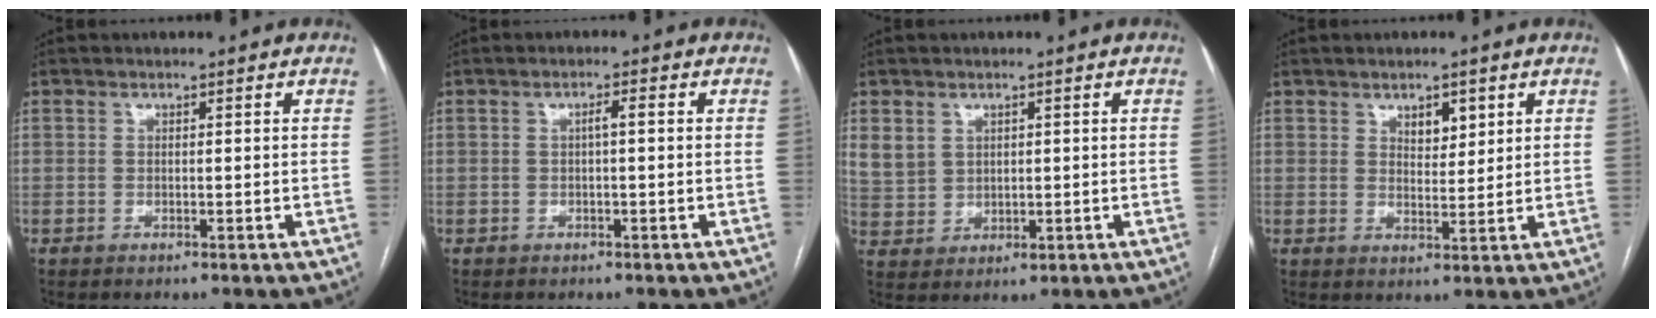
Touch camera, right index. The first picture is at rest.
{"total": 1.5, "force": [0.2, 0.1, 1.5], "torque": [-0.024, 0.005, 0.003]}
{"total": 5.6, "force": [2.4, 4.8, 1.8], "torque": [-0.045, 0.008, 0.064]}
{"total": 3.6, "force": [2.0, 1.7, 2.4], "torque": [-0.036, -0.001, 0.034]}